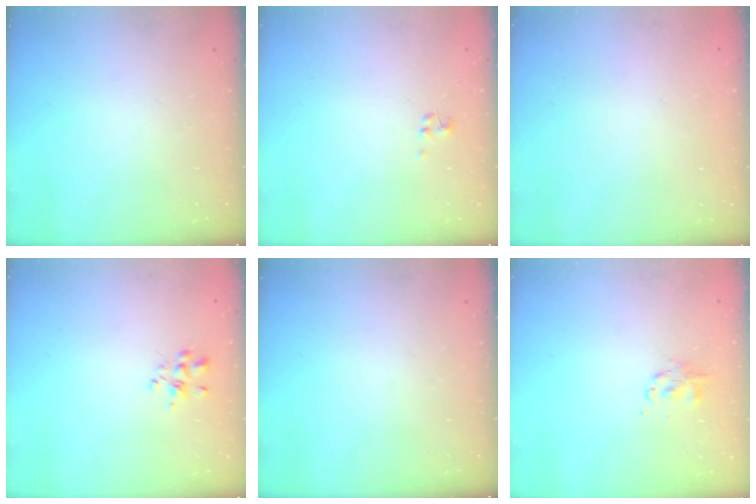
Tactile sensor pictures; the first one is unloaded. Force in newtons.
{"total": 0.8, "press": 0.7, "slide": 0.3}
{"total": 1.8, "press": 1.8, "slide": 0.2}
{"total": 3.2, "press": 3.1, "slide": 0.6}
{"total": 0.0}
{"total": 2.8, "press": 2.7, "slide": 0.4}